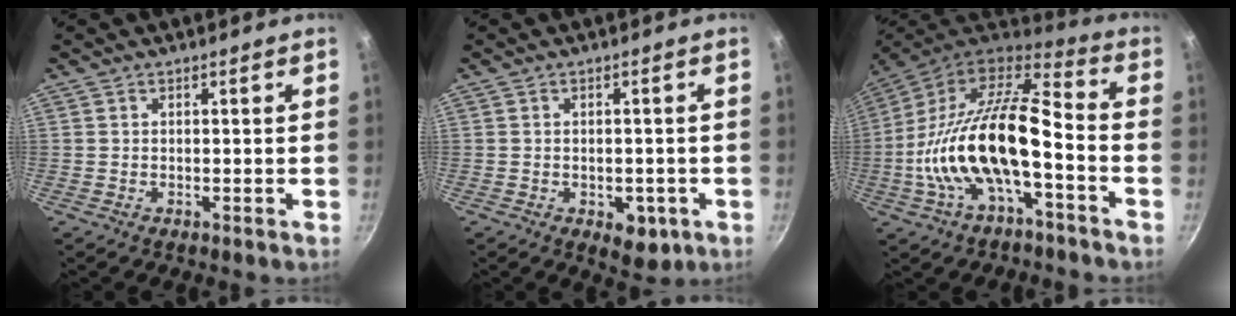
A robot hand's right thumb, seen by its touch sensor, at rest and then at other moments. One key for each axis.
{"total": 5.8, "fx": -2.2, "fy": 3.4, "fz": 4.1, "tx": -0.028, "ty": 0.009, "tz": -0.020}
{"total": 21.1, "fx": -5.0, "fy": 8.7, "fz": 18.6, "tx": -0.347, "ty": 0.044, "tz": -0.104}